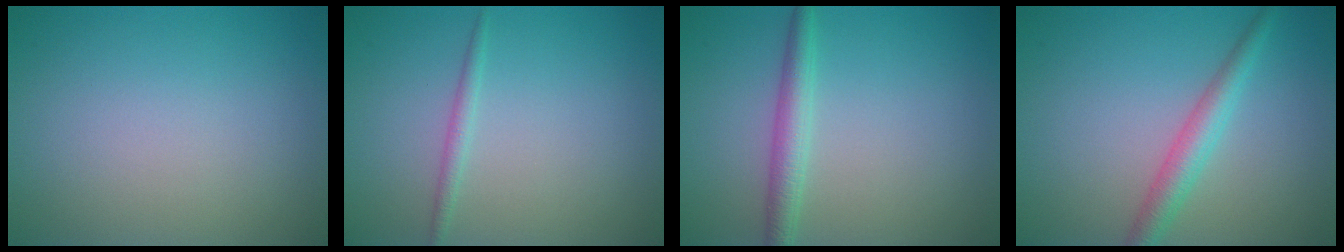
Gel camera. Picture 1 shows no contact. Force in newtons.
{"total": 1.1, "press": 1.1, "slide": 0.1}
{"total": 2.5, "press": 2.5, "slide": 0.1}
{"total": 2.9, "press": 2.9, "slide": 0.1}